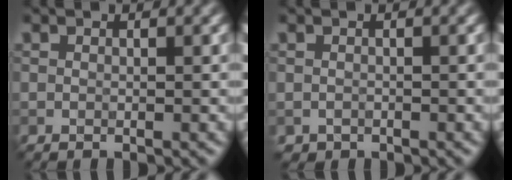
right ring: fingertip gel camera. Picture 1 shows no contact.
{"total": 0.7, "force": [-0.4, 0.5, -0.2], "torque": [0.010, -0.002, -0.009]}